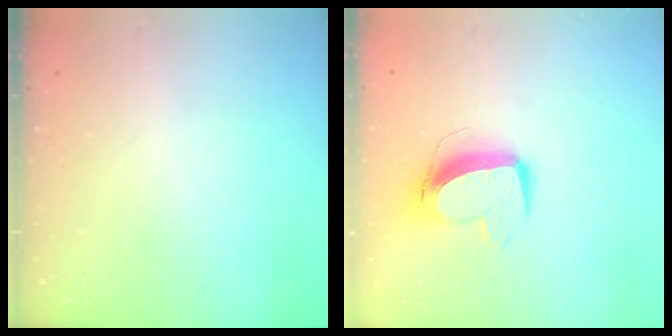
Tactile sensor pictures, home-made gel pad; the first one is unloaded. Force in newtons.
{"total": 11.7, "press": 11.6, "slide": 1.5}